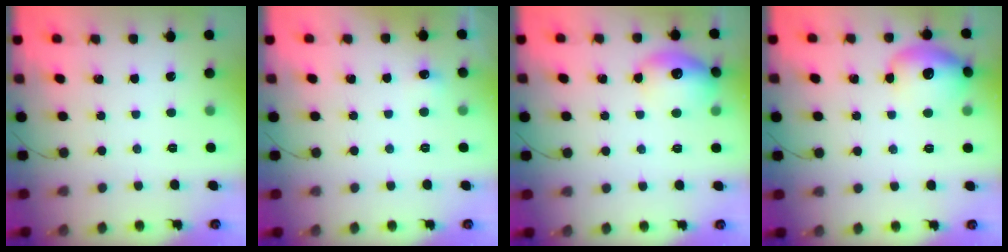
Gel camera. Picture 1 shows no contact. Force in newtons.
{"total": 4.4, "press": 4.3, "slide": 1.2}
{"total": 14.0, "press": 13.9, "slide": 1.3}
{"total": 15.6, "press": 13.8, "slide": 7.4}